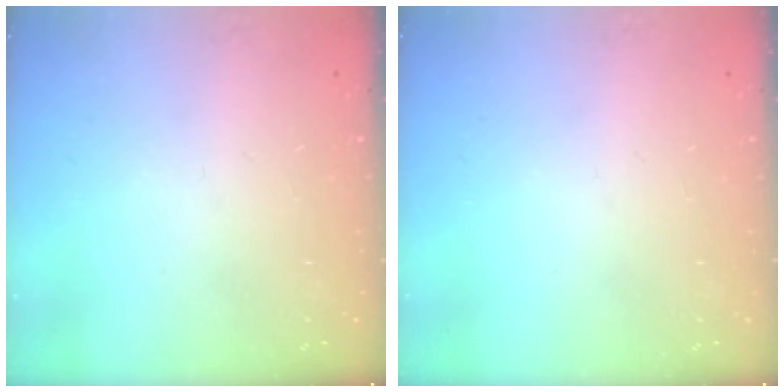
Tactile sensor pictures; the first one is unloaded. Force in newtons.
{"total": 0.0}